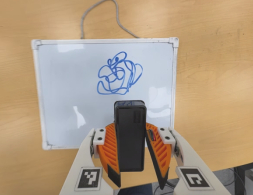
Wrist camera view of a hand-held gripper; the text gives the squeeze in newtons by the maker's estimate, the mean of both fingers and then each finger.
{"total": 5.6, "left": 5.5, "right": 5.8}